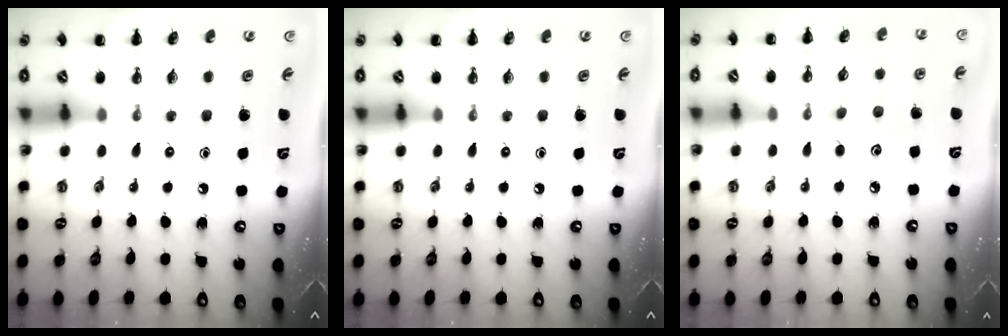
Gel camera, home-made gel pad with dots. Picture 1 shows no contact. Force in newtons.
{"total": 0.0}
{"total": 5.2, "press": 5.1, "slide": 1.1}